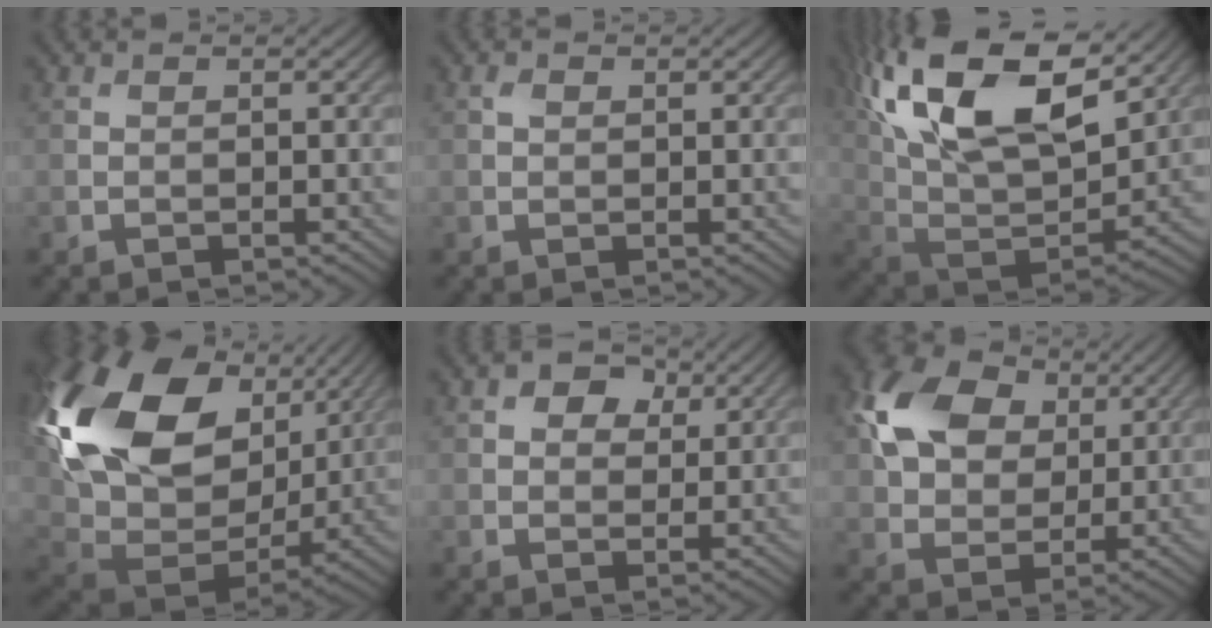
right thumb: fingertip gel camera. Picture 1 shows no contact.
{"total": 0.7, "force": [0.3, 0.5, 0.3], "torque": [-0.007, -0.002, 0.005]}
{"total": 20.5, "force": [10.4, 10.0, 14.6], "torque": [-0.314, 0.053, 0.160]}
{"total": 20.9, "force": [7.5, 14.2, 13.4], "torque": [-0.324, 0.013, 0.156]}
{"total": 4.2, "force": [1.8, 2.9, 2.4], "torque": [-0.038, 0.002, 0.024]}
{"total": 11.2, "force": [3.7, 8.1, 6.8], "torque": [-0.158, 0.017, 0.058]}